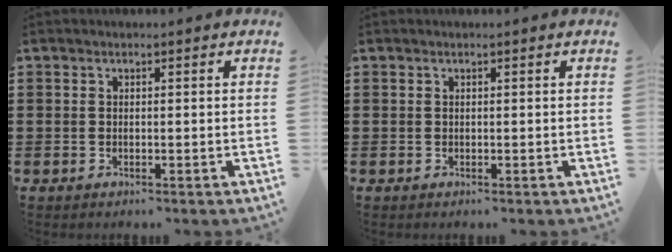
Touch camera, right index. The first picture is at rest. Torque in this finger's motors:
{"motor_torque": [0.00, 0.00, 0.00, 0.00]}